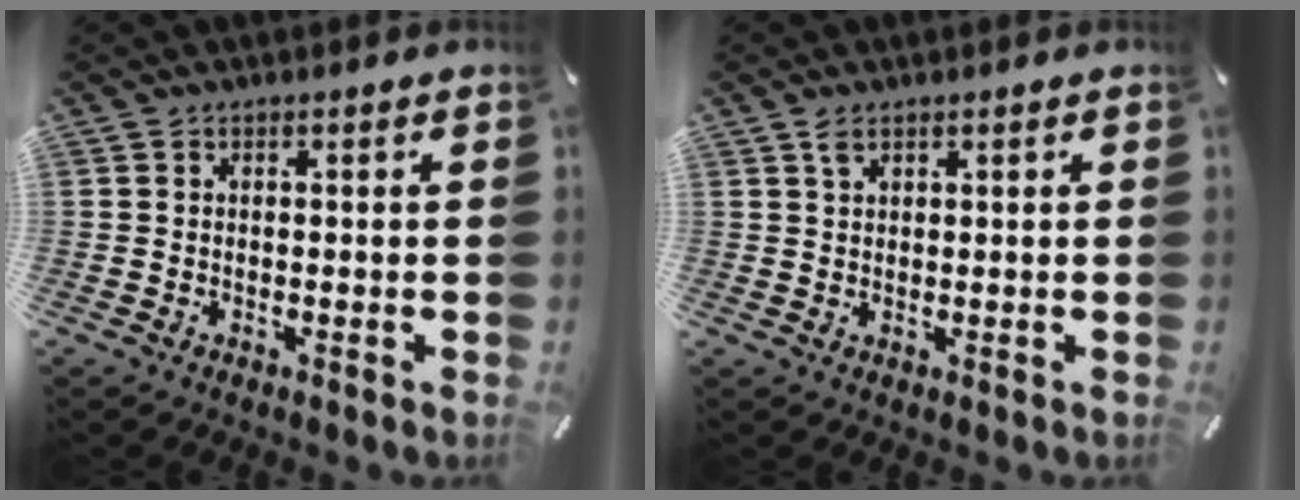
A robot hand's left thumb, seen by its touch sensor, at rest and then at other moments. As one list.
[{"total": 1.9, "force": [1.2, 0.8, 1.3], "torque": [-0.027, 0.000, 0.022]}]